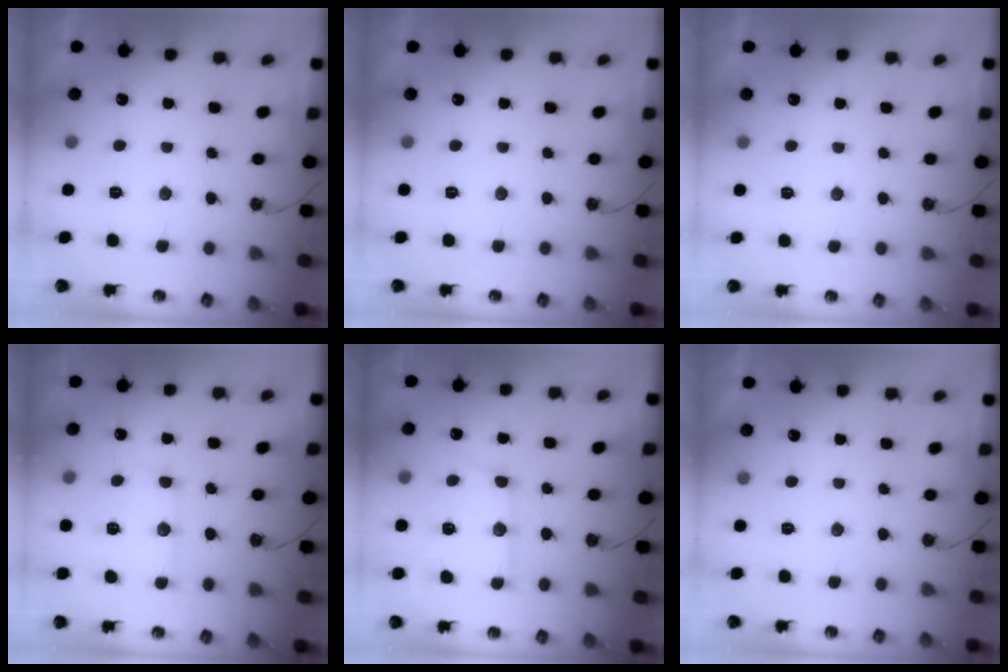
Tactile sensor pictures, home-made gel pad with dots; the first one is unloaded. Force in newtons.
{"total": 0.0}
{"total": 3.0, "press": 3.0, "slide": 0.3}
{"total": 10.8, "press": 10.8, "slide": 1.0}
{"total": 13.0, "press": 12.9, "slide": 1.3}
{"total": 0.0}